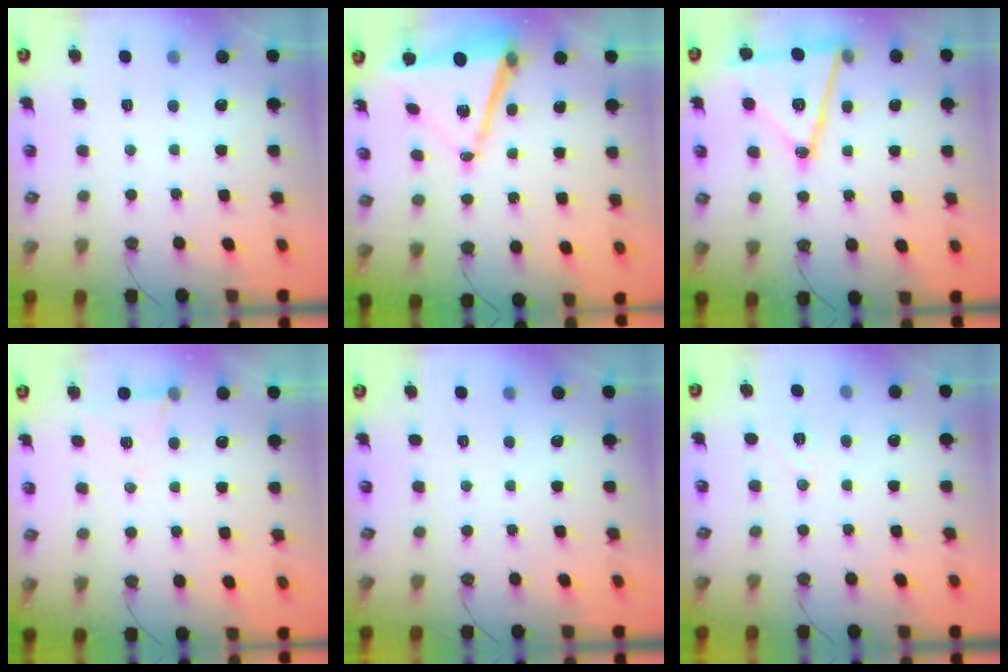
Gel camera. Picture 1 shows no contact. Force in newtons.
{"total": 12.6, "press": 12.0, "slide": 3.8}
{"total": 18.6, "press": 18.3, "slide": 3.3}
{"total": 6.4, "press": 4.5, "slide": 4.5}
{"total": 0.0}
{"total": 7.4, "press": 5.9, "slide": 4.5}